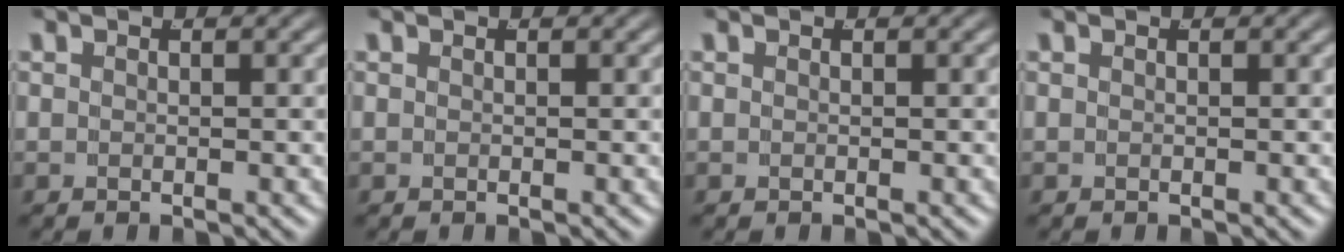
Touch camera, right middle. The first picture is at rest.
{"total": 0.0}
{"total": 0.0}
{"total": 0.0}